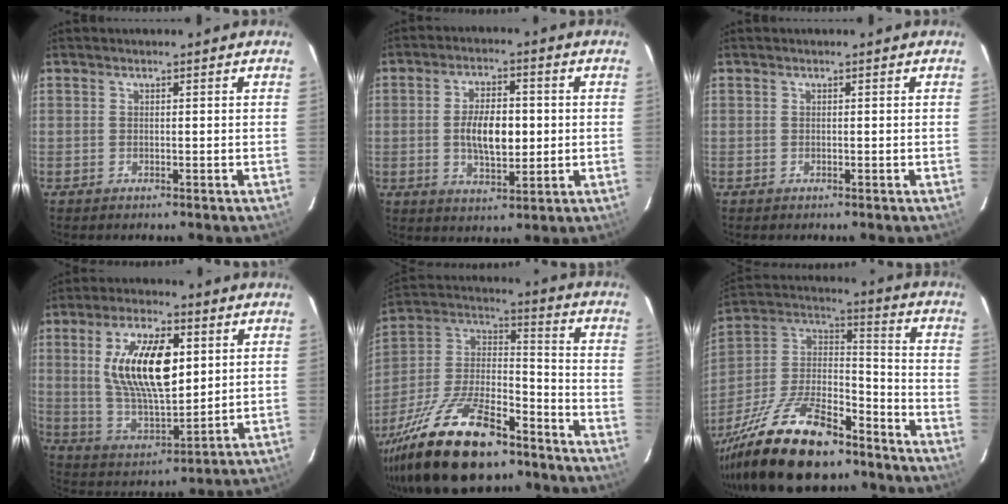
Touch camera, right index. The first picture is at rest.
{"total": 9.3, "force": [-0.3, 4.2, 8.2], "torque": [-0.153, 0.003, 0.000]}
{"total": 0.0}
{"total": 17.4, "force": [4.3, 7.4, 15.1], "torque": [-0.279, 0.004, 0.090]}
{"total": 26.9, "force": [-18.7, 10.1, 16.6], "torque": [-0.337, -0.010, -0.310]}
{"total": 24.6, "force": [-17.8, 8.8, 14.5], "torque": [-0.297, -0.004, -0.297]}